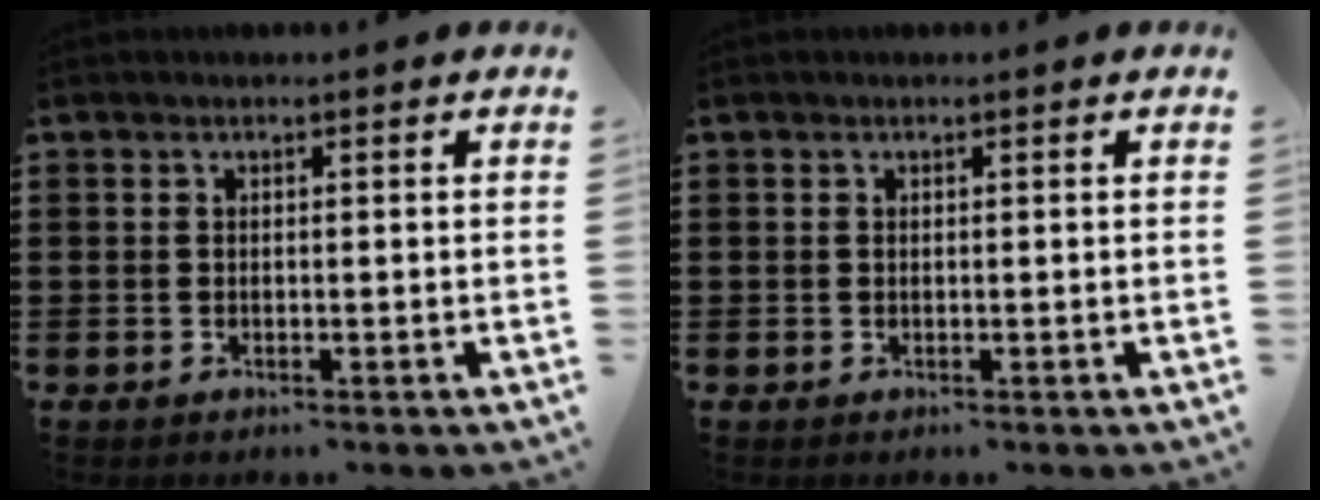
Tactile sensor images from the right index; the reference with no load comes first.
{"total": 0.0}